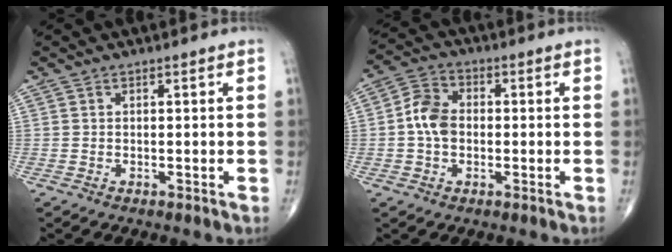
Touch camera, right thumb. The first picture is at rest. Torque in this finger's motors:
{"motor_torque": [-0.39, 0.09, 0.24, 0.06, 0.00]}